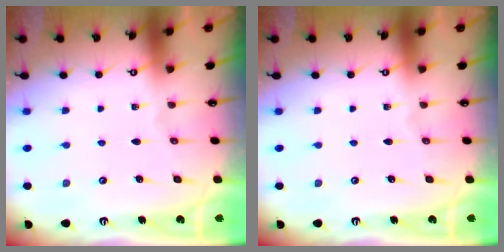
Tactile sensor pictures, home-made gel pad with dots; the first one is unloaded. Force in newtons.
{"total": 0.0}